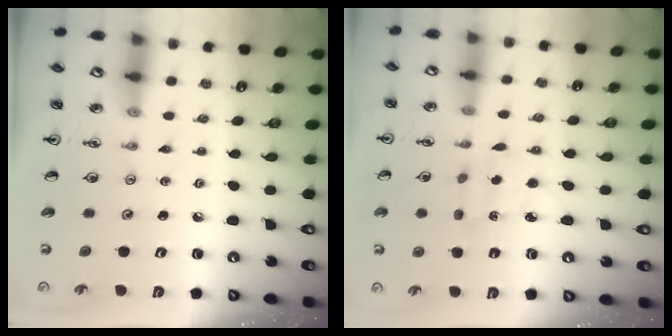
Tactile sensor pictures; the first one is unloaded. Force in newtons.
{"total": 1.9, "press": 1.9, "slide": 0.3}